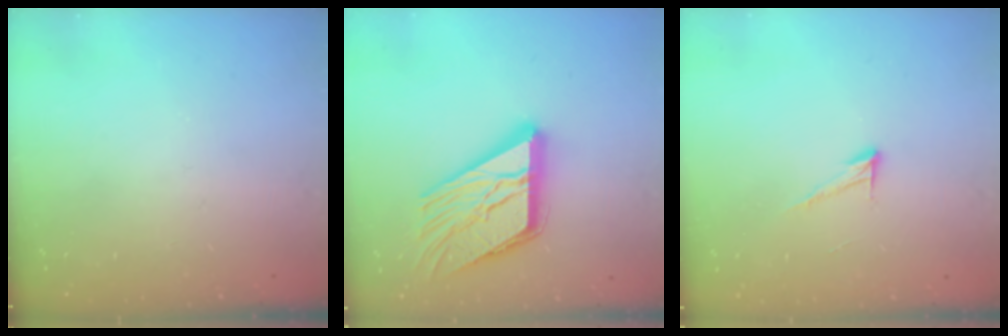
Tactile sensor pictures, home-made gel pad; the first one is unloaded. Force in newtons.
{"total": 19.0, "press": 18.9, "slide": 1.9}
{"total": 7.1, "press": 7.0, "slide": 0.4}